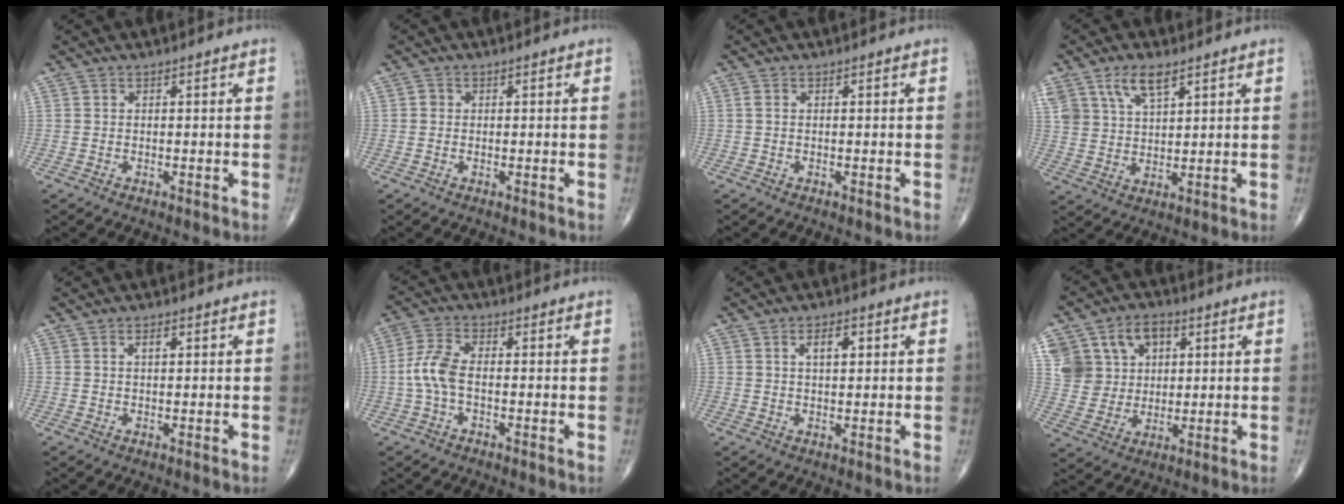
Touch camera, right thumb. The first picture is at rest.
{"total": 0.8, "force": [-0.1, 0.7, 0.2], "torque": [0.001, 0.002, -0.003]}
{"total": 0.6, "force": [0.0, 0.4, 0.5], "torque": [-0.011, -0.001, -0.002]}
{"total": 7.8, "force": [4.8, 3.7, 5.0], "torque": [-0.089, -0.015, 0.096]}
{"total": 1.7, "force": [0.6, 0.8, 1.4], "torque": [-0.023, 0.001, 0.010]}
{"total": 6.1, "force": [-1.0, 2.9, 5.2], "torque": [-0.127, 0.017, -0.025]}
{"total": 3.7, "force": [1.3, 1.8, 3.0], "torque": [-0.045, -0.001, 0.020]}
{"total": 13.6, "force": [4.7, 11.0, 6.4], "torque": [-0.087, 0.008, 0.093]}